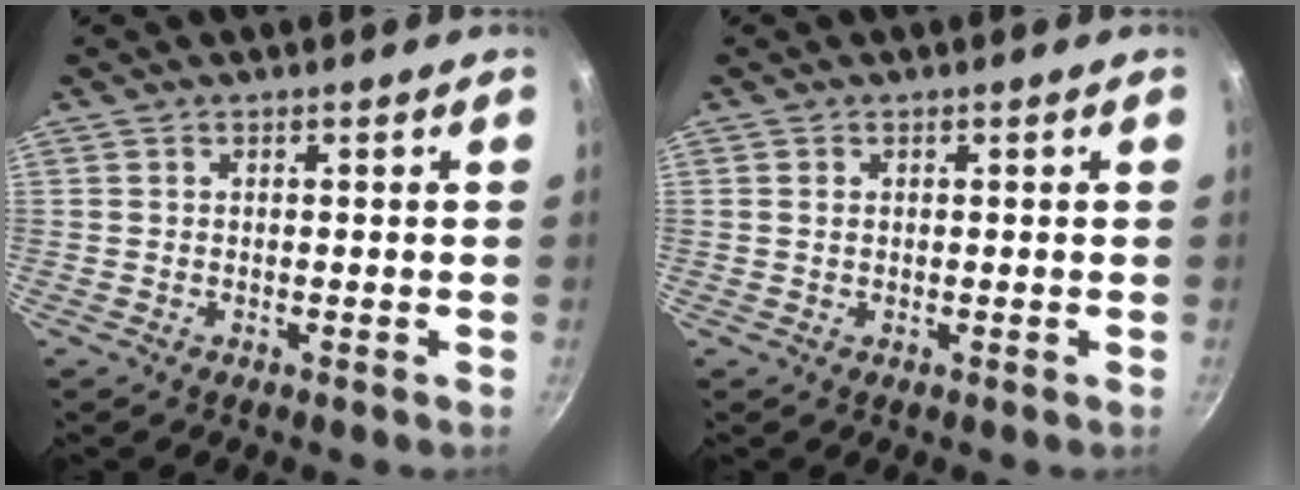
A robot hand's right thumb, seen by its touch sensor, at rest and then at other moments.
{"total": 1.0, "force": [0.2, 0.8, 0.6], "torque": [-0.010, 0.002, 0.003]}